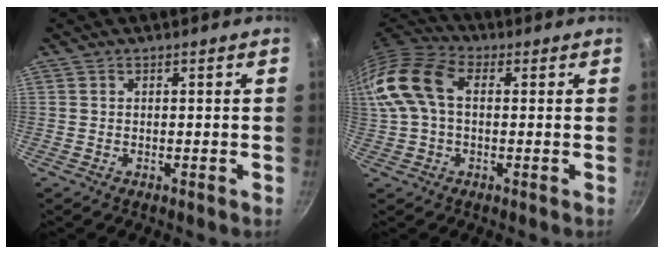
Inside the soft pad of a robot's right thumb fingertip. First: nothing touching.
{"total": 13.6, "force": [2.0, 8.5, 10.3], "torque": [-0.203, 0.028, 0.019]}